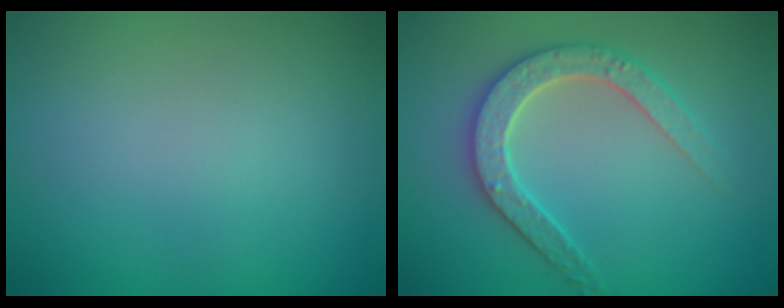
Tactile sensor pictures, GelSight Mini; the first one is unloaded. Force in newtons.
{"total": 3.3, "press": 3.3, "slide": 0.6}